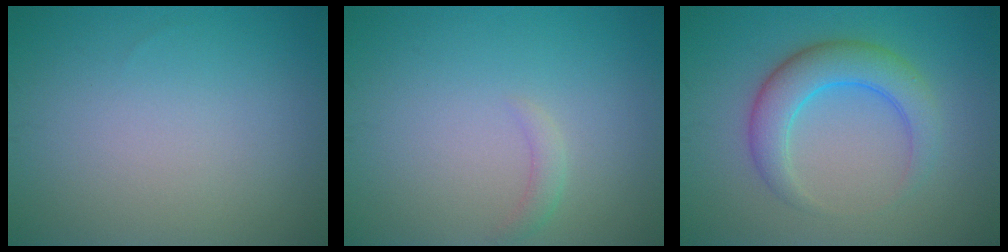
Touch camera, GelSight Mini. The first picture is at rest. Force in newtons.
{"total": 1.1, "press": 1.1, "slide": 0.2}
{"total": 4.1, "press": 4.1, "slide": 0.1}